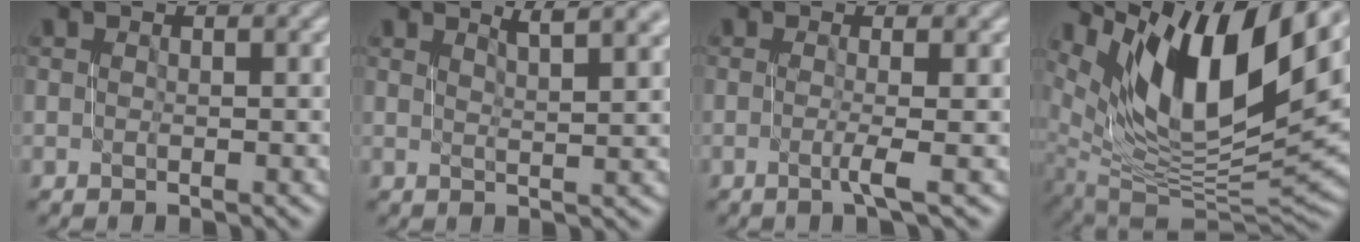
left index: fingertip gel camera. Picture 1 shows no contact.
{"total": 4.1, "force": [2.7, 1.0, 2.9], "torque": [-0.024, 0.009, 0.036]}
{"total": 1.8, "force": [-0.4, 0.4, 1.7], "torque": [-0.028, -0.005, -0.012]}
{"total": 13.9, "force": [6.8, 5.6, 10.7], "torque": [-0.196, 0.007, 0.122]}